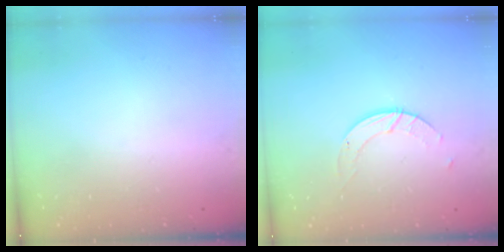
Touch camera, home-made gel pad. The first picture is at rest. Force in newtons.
{"total": 3.0, "press": 3.0, "slide": 0.3}